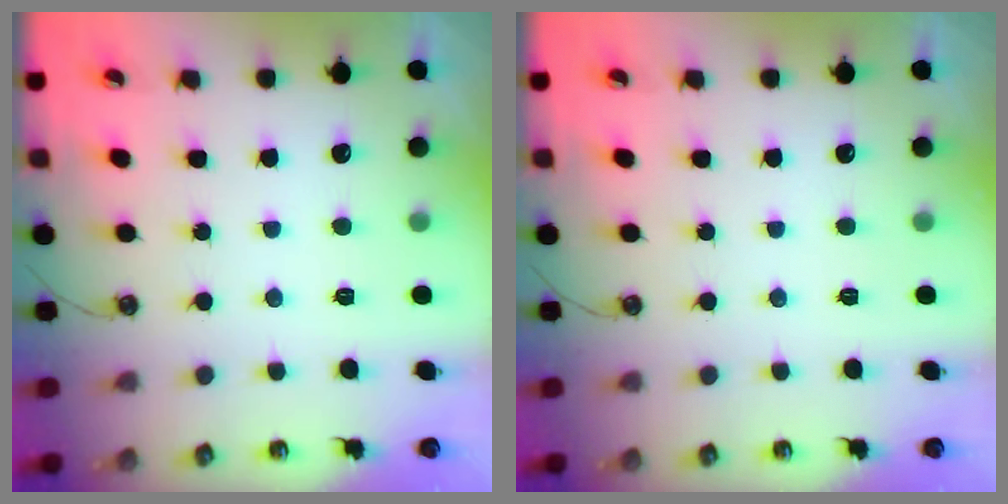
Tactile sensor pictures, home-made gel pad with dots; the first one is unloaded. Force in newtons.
{"total": 0.0}